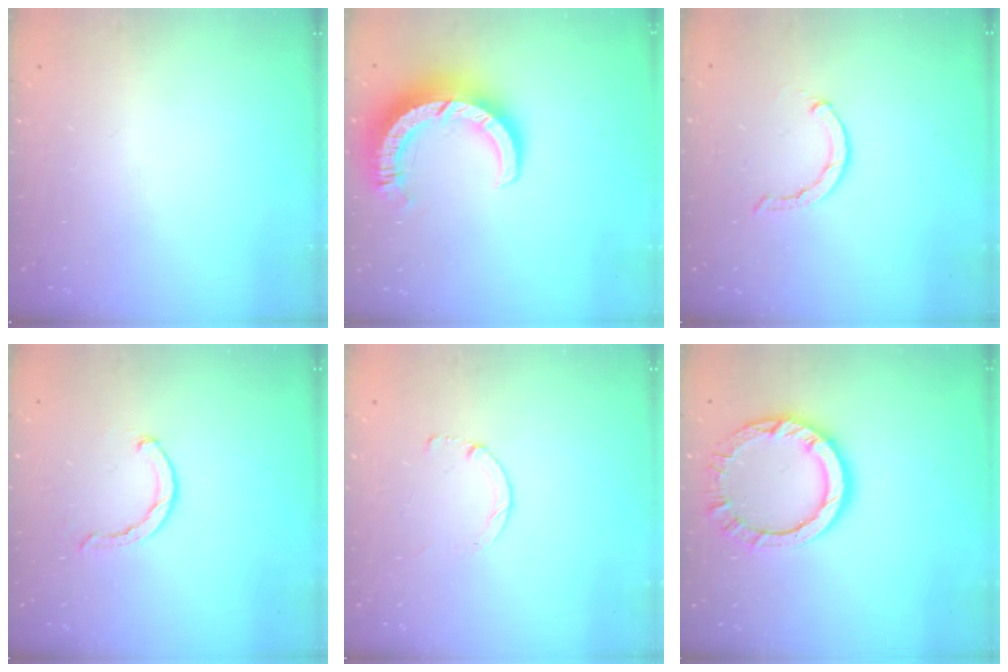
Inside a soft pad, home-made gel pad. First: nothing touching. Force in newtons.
{"total": 11.4, "press": 11.3, "slide": 1.1}
{"total": 1.6, "press": 1.5, "slide": 0.4}
{"total": 1.5, "press": 1.5, "slide": 0.3}
{"total": 0.0}
{"total": 9.6, "press": 9.6, "slide": 0.5}